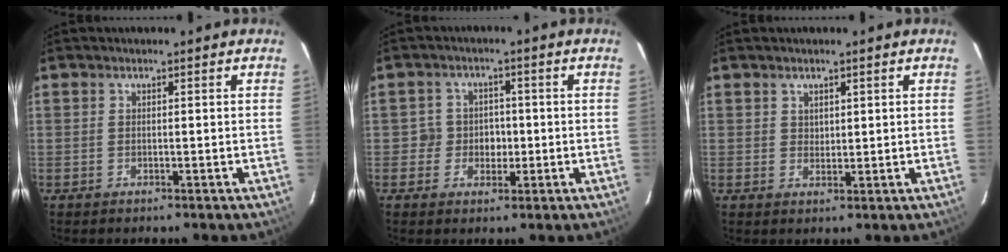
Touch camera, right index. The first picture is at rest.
{"total": 3.9, "force": [-0.8, 3.8, 0.4], "torque": [0.003, 0.019, -0.015]}
{"total": 1.8, "force": [1.2, 1.3, 0.5], "torque": [-0.001, 0.003, 0.022]}